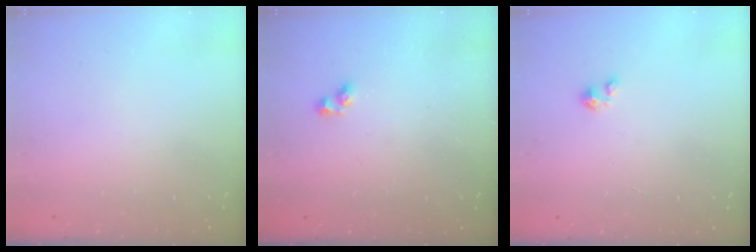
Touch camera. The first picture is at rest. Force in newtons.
{"total": 3.6, "press": 3.6, "slide": 0.5}
{"total": 0.0}